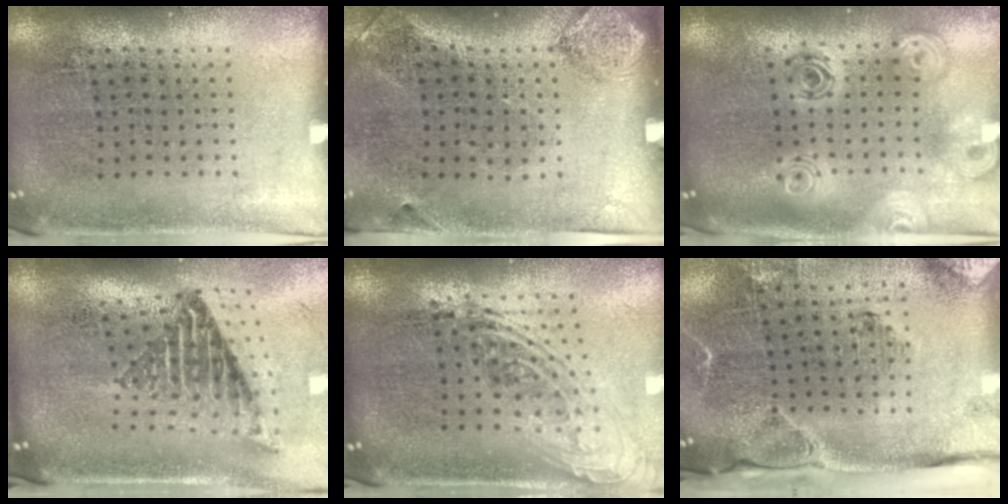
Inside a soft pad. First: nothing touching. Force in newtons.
{"total": 1.9, "press": 1.1, "slide": 1.6}
{"total": 2.5, "press": 1.9, "slide": 1.6}
{"total": 2.2, "press": 1.5, "slide": 1.6}
{"total": 2.2, "press": 1.6, "slide": 1.5}
{"total": 3.1, "press": 2.3, "slide": 2.1}